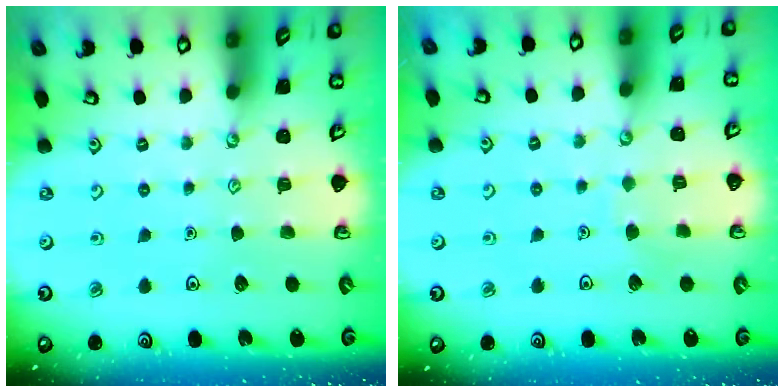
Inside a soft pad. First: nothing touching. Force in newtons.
{"total": 3.1, "press": 3.1, "slide": 0.2}